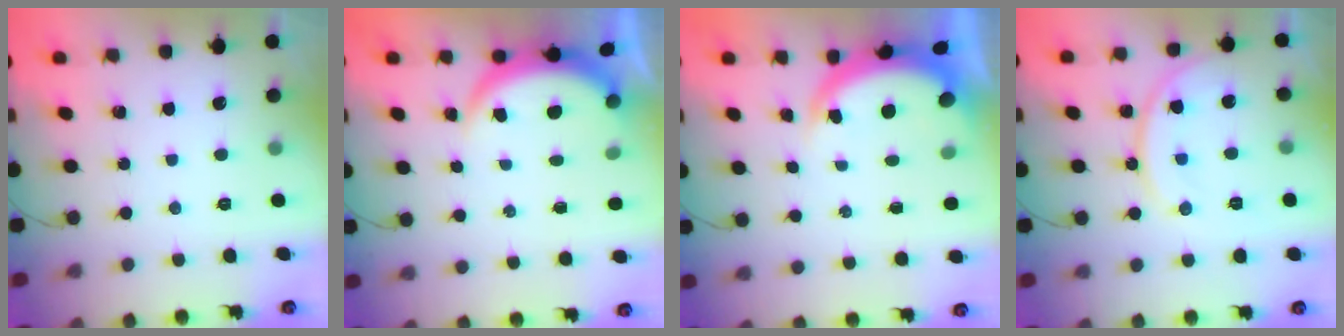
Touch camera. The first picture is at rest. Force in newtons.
{"total": 3.9, "press": 3.9, "slide": 0.2}
{"total": 4.0, "press": 3.9, "slide": 0.6}
{"total": 12.3, "press": 12.3, "slide": 0.6}